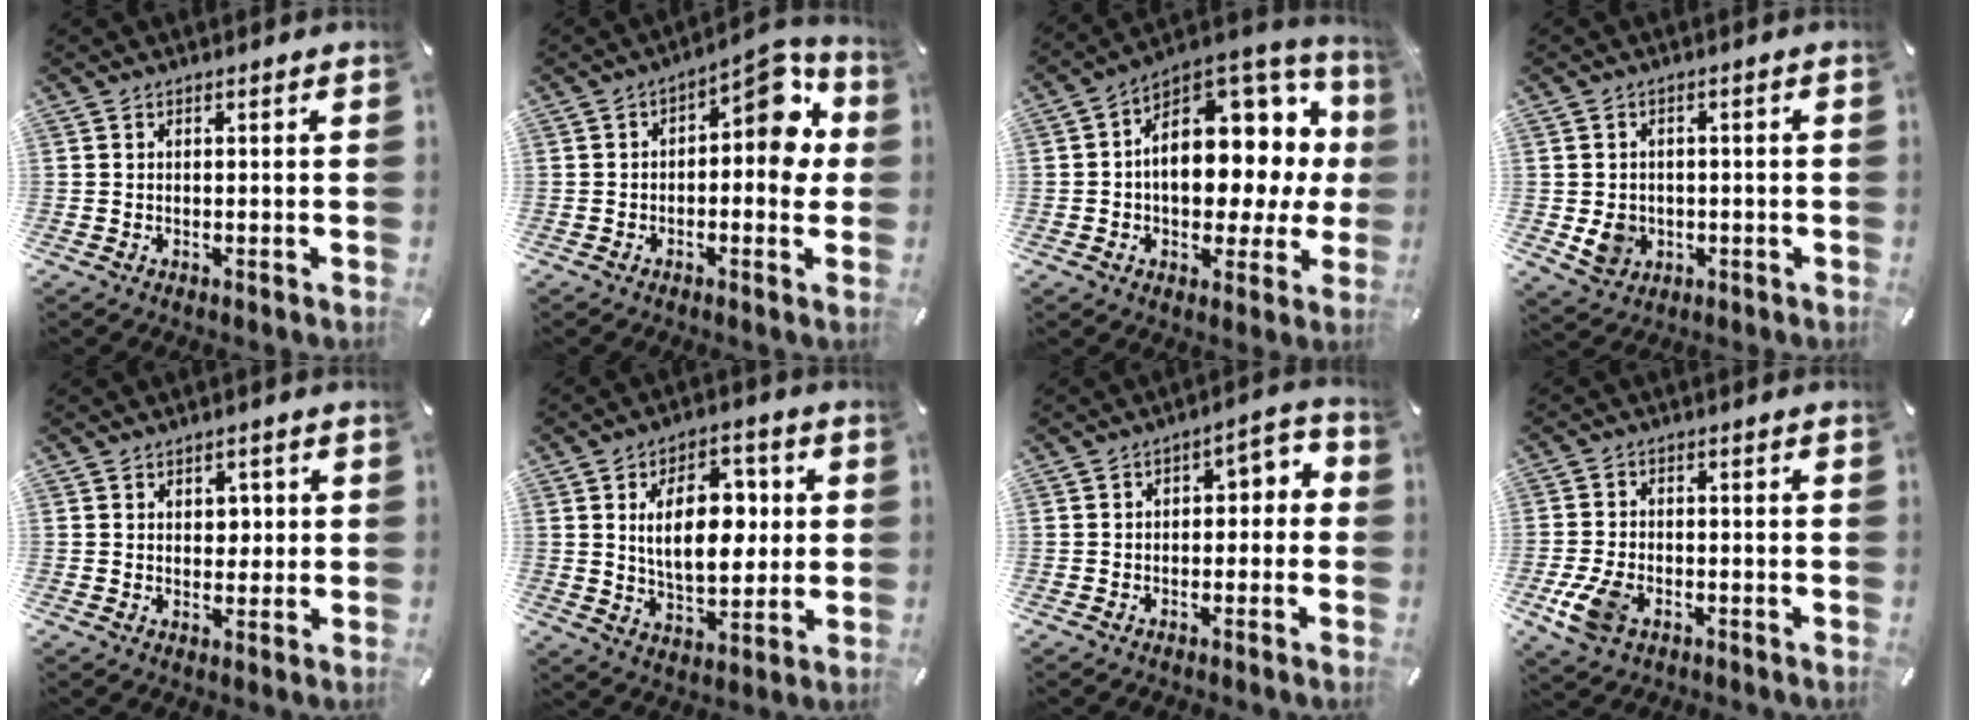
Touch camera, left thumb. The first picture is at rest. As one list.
[{"total": 9.7, "force": [2.2, 4.9, 8.0], "torque": [-0.082, -0.027, 0.025]}, {"total": 16.2, "force": [3.0, 10.9, 11.6], "torque": [-0.144, -0.046, 0.054]}, {"total": 5.9, "force": [-0.8, 5.4, 2.3], "torque": [-0.047, 0.002, -0.016]}, {"total": 3.0, "force": [0.6, 2.5, 1.6], "torque": [-0.010, -0.004, 0.003]}, {"total": 14.8, "force": [2.6, 9.2, 11.3], "torque": [-0.168, 0.005, 0.041]}, {"total": 4.2, "force": [-1.3, 2.8, 2.8], "torque": [-0.039, 0.010, -0.035]}, {"total": 7.6, "force": [-3.2, 5.0, 4.8], "torque": [-0.111, 0.009, -0.059]}]